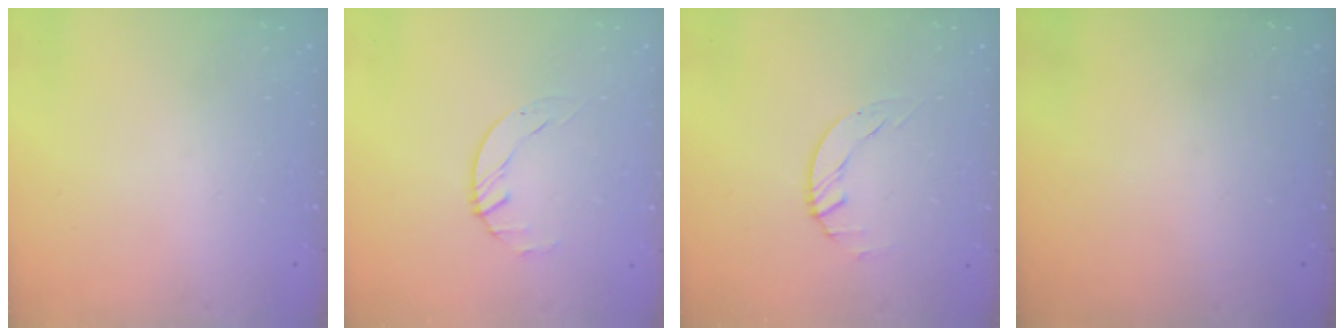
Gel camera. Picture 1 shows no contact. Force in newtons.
{"total": 1.4, "press": 1.4, "slide": 0.2}
{"total": 1.5, "press": 1.4, "slide": 0.3}
{"total": 0.0}